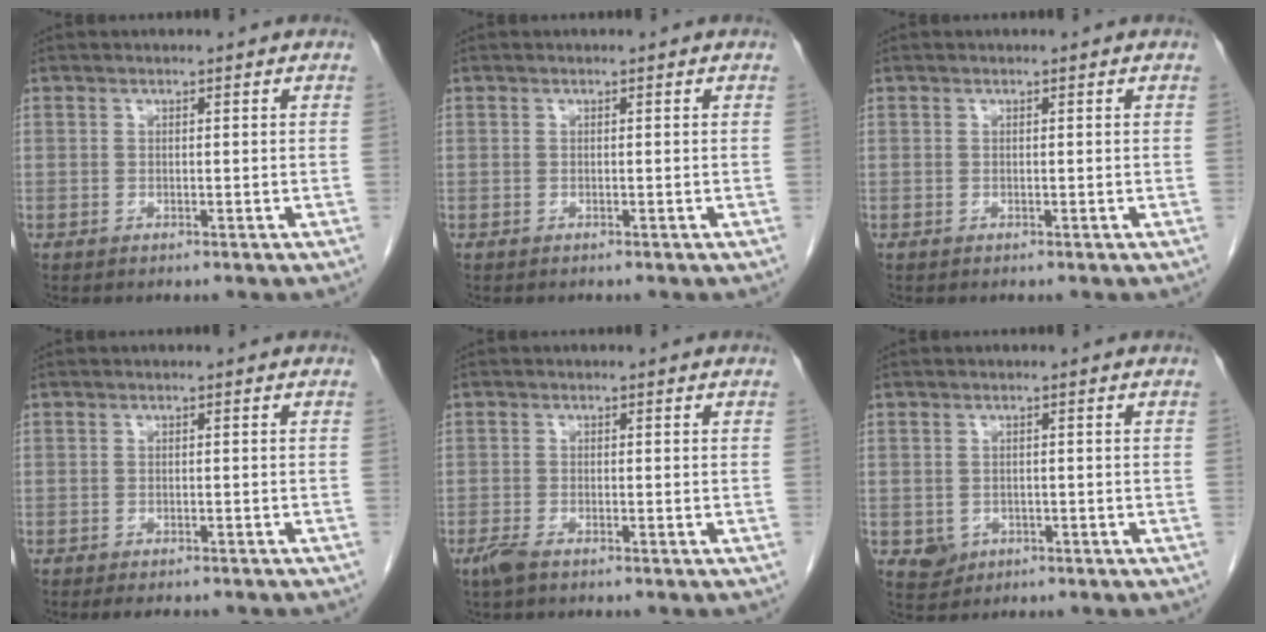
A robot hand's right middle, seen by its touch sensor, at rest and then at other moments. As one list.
[{"total": 0.0}, {"total": 0.0}, {"total": 5.1, "force": [-4.4, 1.4, 2.2], "torque": [-0.023, -0.005, -0.051]}, {"total": 2.3, "force": [-1.6, 0.6, 1.5], "torque": [-0.037, -0.005, -0.031]}, {"total": 2.7, "force": [-0.9, 2.4, 0.8], "torque": [-0.011, 0.003, -0.007]}]